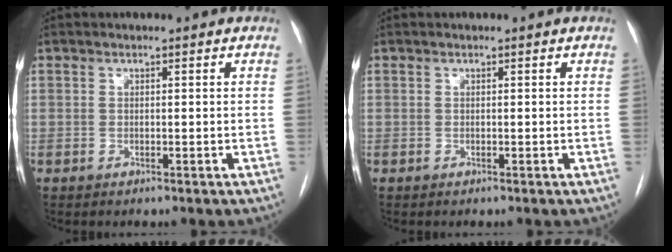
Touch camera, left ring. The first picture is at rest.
{"total": 0.0}